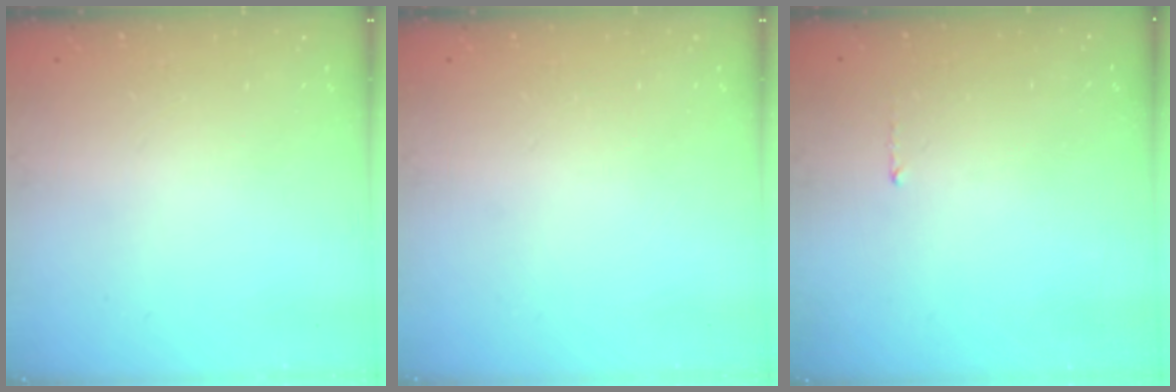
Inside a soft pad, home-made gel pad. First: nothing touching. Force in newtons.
{"total": 0.0}
{"total": 4.1, "press": 4.0, "slide": 0.4}